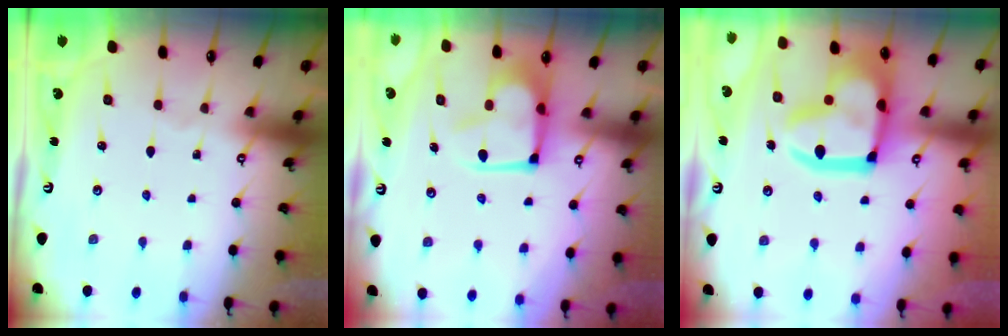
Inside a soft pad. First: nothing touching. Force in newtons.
{"total": 5.0, "press": 4.9, "slide": 0.8}
{"total": 17.7, "press": 17.6, "slide": 2.2}